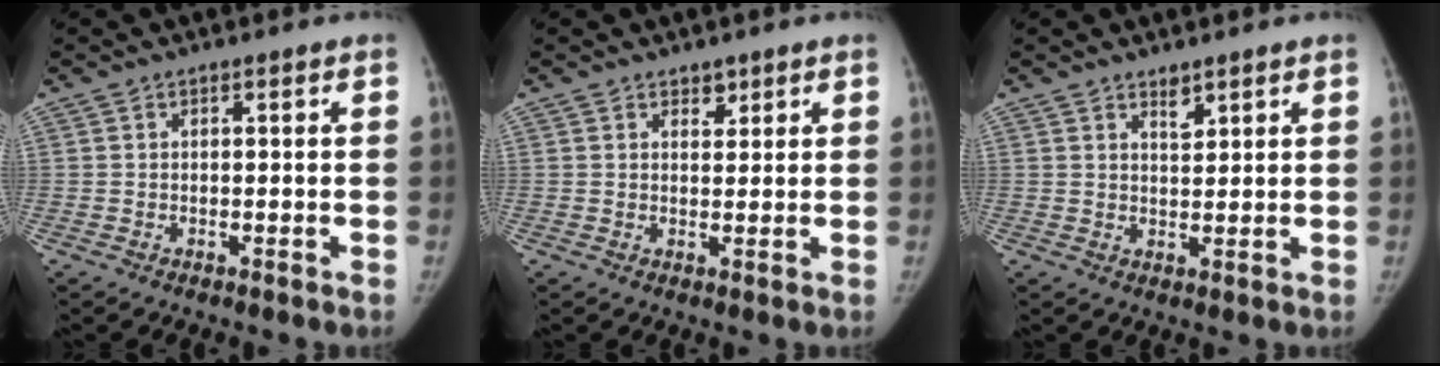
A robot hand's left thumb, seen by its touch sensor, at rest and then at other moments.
{"total": 1.9, "force": [1.4, 1.2, 0.6], "torque": [0.008, -0.009, 0.019]}
{"total": 2.3, "force": [1.7, 0.9, 1.2], "torque": [-0.011, -0.015, 0.033]}